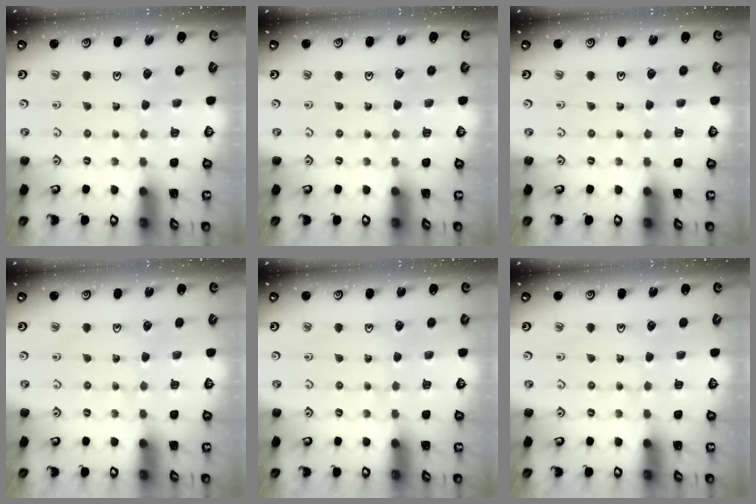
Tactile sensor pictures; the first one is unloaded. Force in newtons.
{"total": 0.0}
{"total": 0.0}
{"total": 0.0}
{"total": 0.0}
{"total": 0.0}